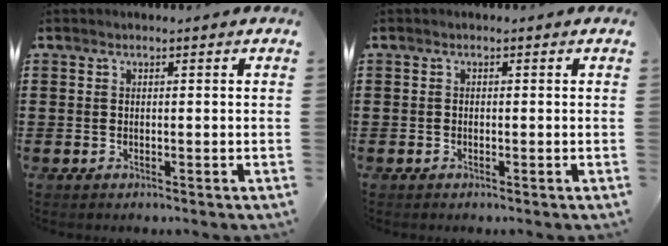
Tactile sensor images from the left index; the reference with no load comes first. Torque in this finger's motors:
{"motor_torque": [-0.07, 0.02, -0.02, -0.01]}